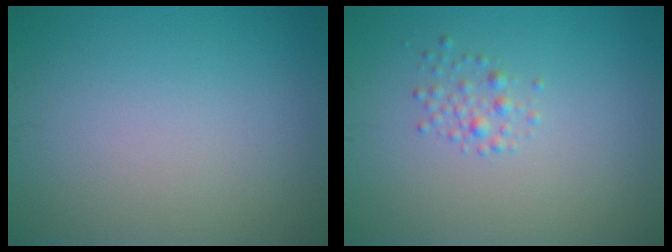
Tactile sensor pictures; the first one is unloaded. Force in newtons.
{"total": 1.3, "press": 1.3, "slide": 0.0}